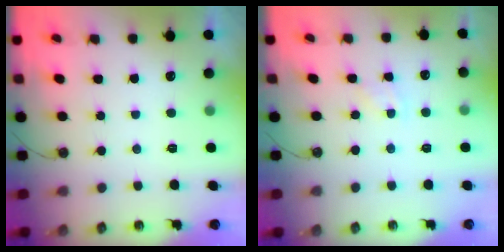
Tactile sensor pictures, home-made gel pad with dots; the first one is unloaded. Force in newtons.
{"total": 2.0, "press": 2.0, "slide": 0.3}